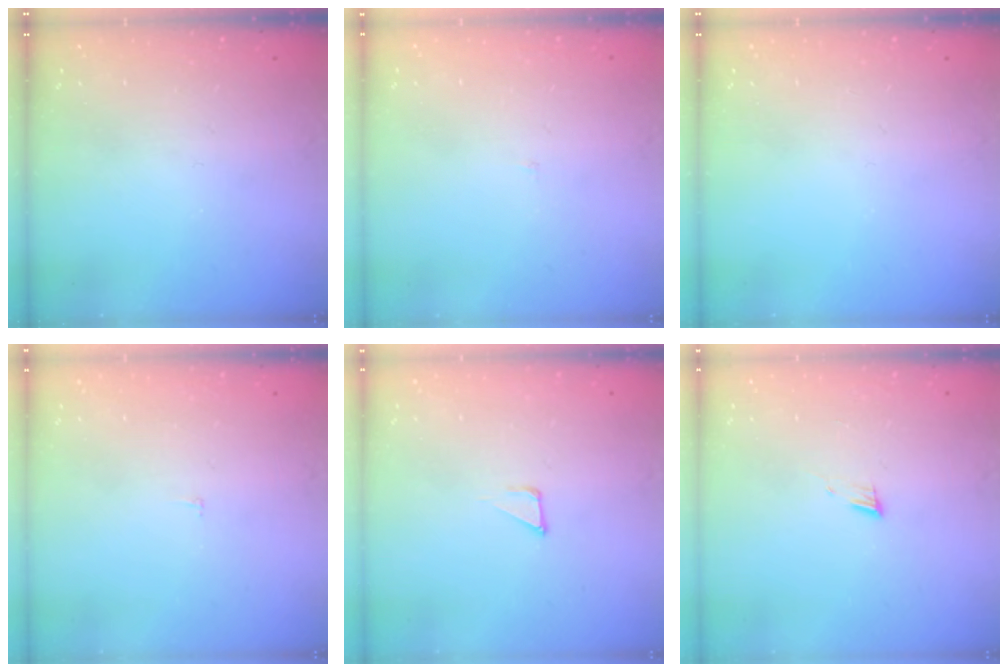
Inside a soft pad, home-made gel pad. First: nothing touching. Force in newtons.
{"total": 2.0, "press": 2.0, "slide": 0.1}
{"total": 0.0}
{"total": 2.3, "press": 2.3, "slide": 0.2}
{"total": 2.9, "press": 2.9, "slide": 0.3}
{"total": 4.9, "press": 4.9, "slide": 0.5}